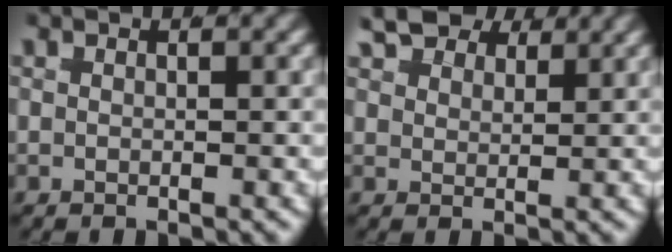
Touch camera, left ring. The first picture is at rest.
{"total": 4.5, "force": [3.5, 2.0, 1.9], "torque": [-0.032, 0.000, 0.055]}